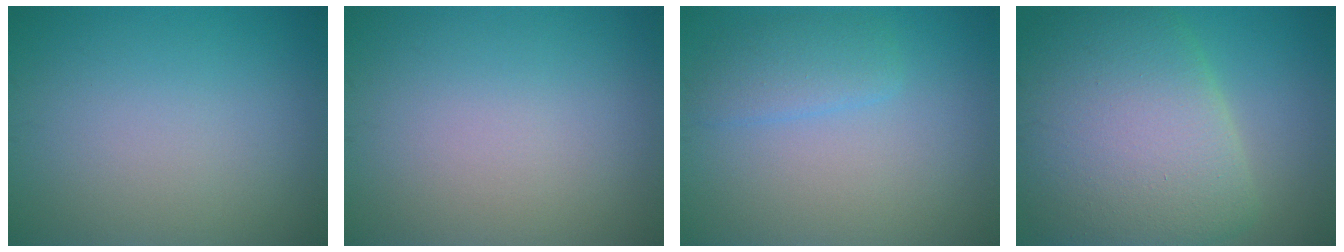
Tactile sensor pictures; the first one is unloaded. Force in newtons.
{"total": 0.0}
{"total": 2.4, "press": 2.3, "slide": 0.1}
{"total": 12.0, "press": 12.0, "slide": 0.2}